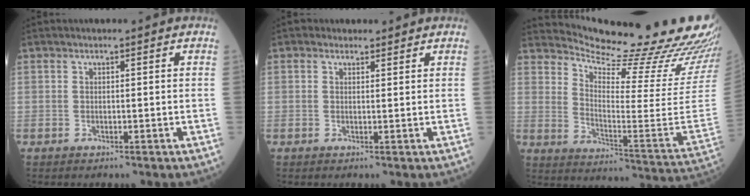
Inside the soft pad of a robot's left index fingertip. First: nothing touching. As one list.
[{"total": 1.5, "force": [1.1, 1.0, 0.0], "torque": [0.010, 0.005, 0.013]}, {"total": 27.4, "force": [25.5, 0.1, 10.0], "torque": [-0.153, -0.132, 0.328]}]